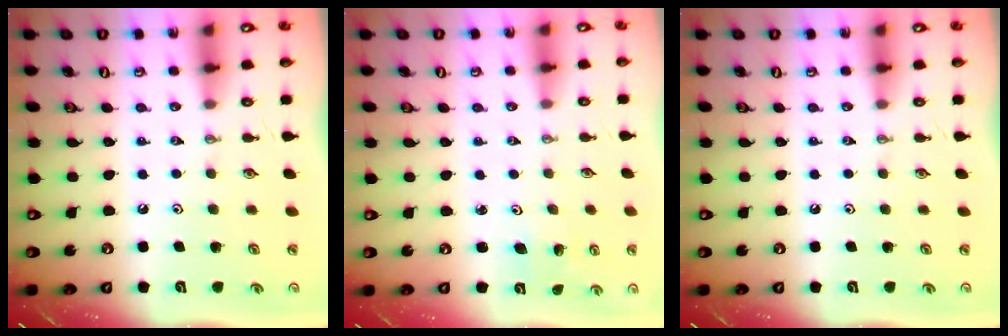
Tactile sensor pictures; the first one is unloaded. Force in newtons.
{"total": 2.8, "press": 2.8, "slide": 0.3}
{"total": 0.0}